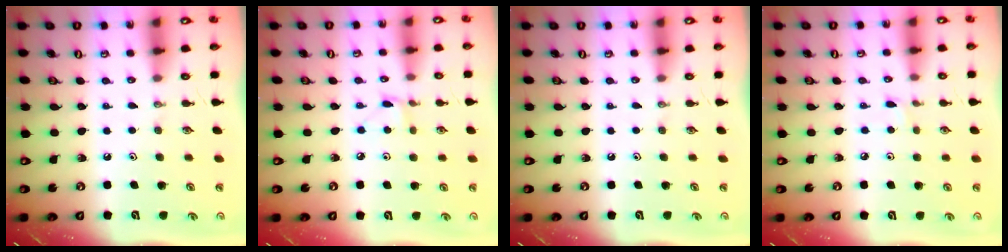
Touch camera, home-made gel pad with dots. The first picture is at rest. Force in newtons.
{"total": 3.5, "press": 3.5, "slide": 0.5}
{"total": 0.0}
{"total": 1.6, "press": 1.5, "slide": 0.2}